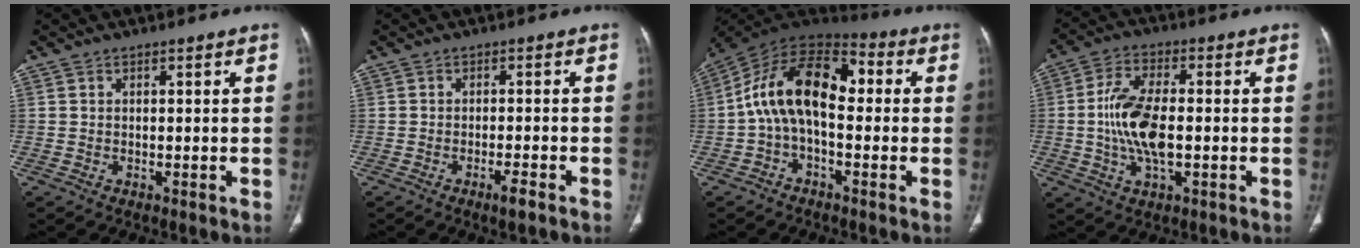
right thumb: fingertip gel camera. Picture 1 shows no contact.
{"total": 2.8, "force": [-1.7, 0.3, 2.1], "torque": [-0.042, 0.005, -0.031]}
{"total": 15.5, "force": [0.1, 8.6, 12.9], "torque": [-0.205, 0.050, -0.013]}
{"total": 11.6, "force": [-0.9, 5.5, 10.2], "torque": [-0.205, 0.008, -0.017]}